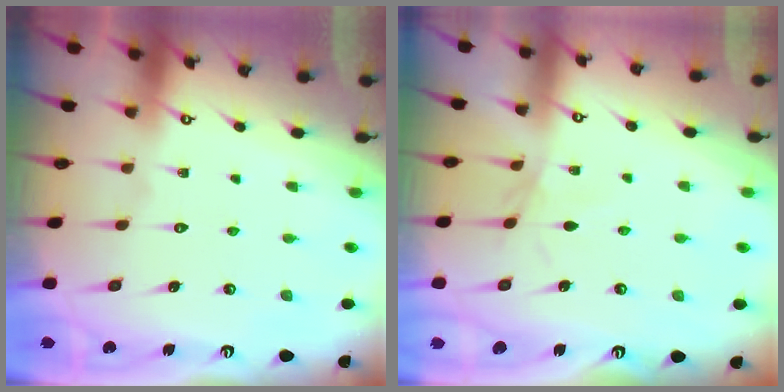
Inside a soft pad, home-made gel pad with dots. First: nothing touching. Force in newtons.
{"total": 1.7, "press": 1.7, "slide": 0.4}